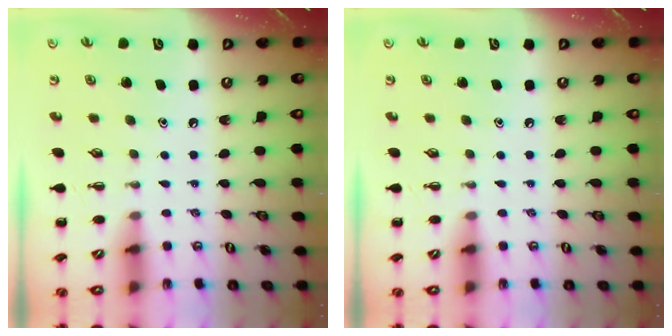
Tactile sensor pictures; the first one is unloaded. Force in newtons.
{"total": 0.0}